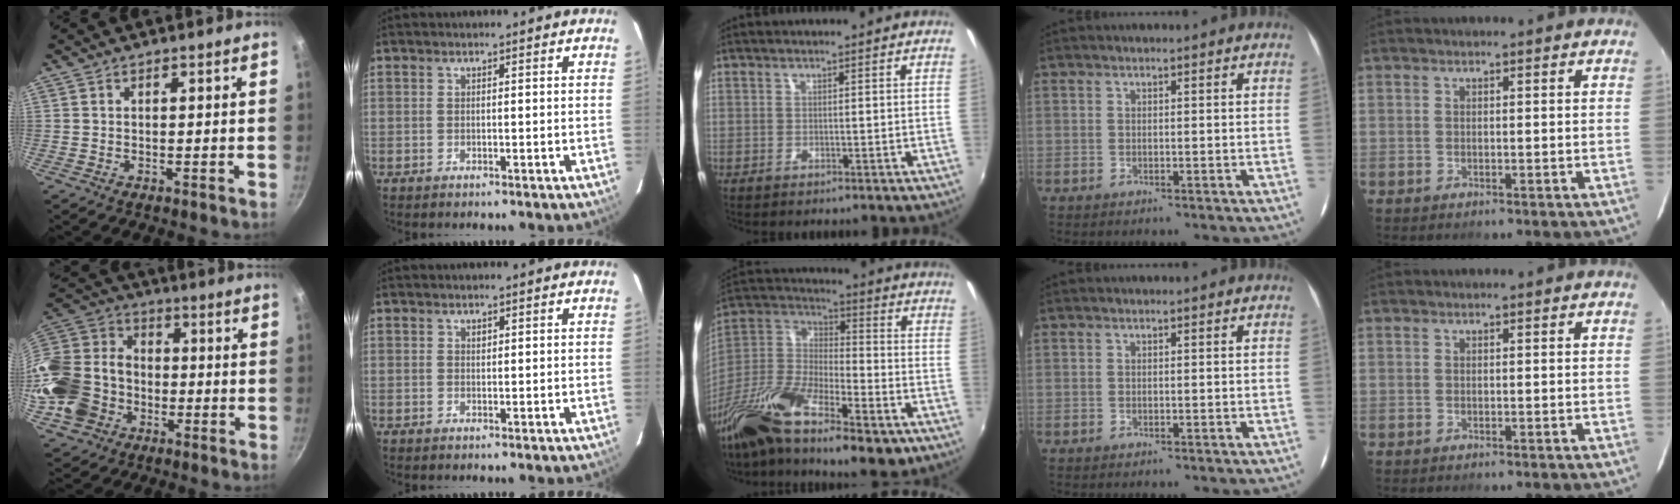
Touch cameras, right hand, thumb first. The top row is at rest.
{"thumb": {"total": 20.5, "force": [-5.8, 16.7, 10.6], "torque": [-0.232, 0.056, -0.107]}, "index": {"total": 0.6, "force": [0.3, 0.4, 0.2], "torque": [-0.003, 0.001, 0.007]}, "middle": {"total": 22.0, "force": [-13.8, 7.7, 15.3], "torque": [-0.299, -0.026, -0.250]}}